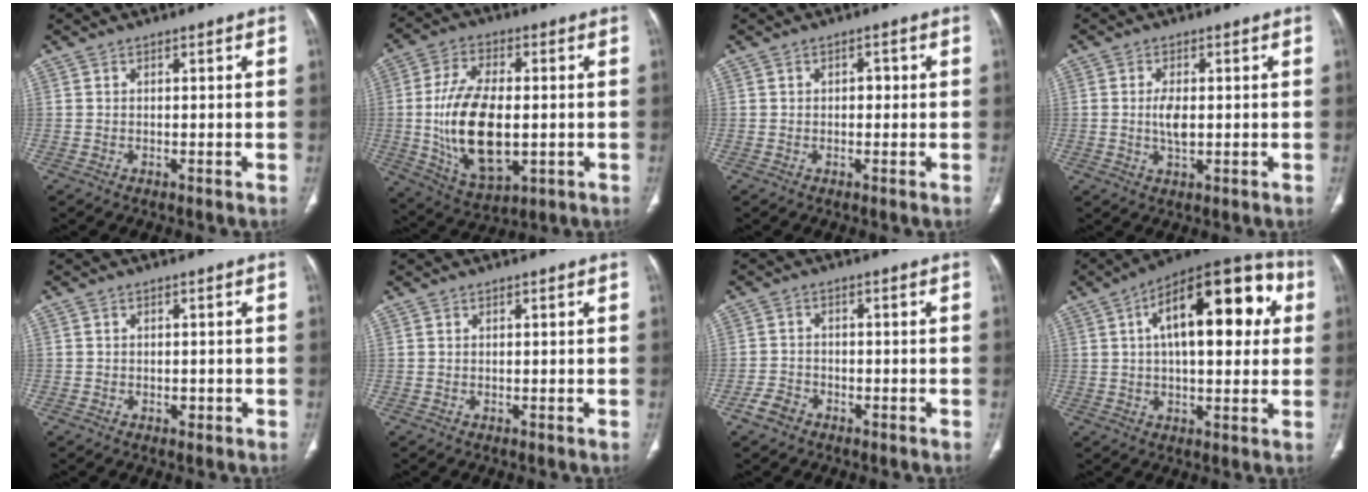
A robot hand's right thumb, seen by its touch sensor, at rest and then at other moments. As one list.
[{"total": 17.5, "force": [-1.4, 9.1, 14.9], "torque": [-0.274, -0.006, -0.011]}, {"total": 1.5, "force": [0.0, 1.1, 1.1], "torque": [-0.005, 0.005, -0.003]}, {"total": 3.9, "force": [0.1, 1.8, 3.5], "torque": [-0.070, -0.005, 0.002]}, {"total": 1.2, "force": [-0.5, 1.0, 0.5], "torque": [-0.003, 0.003, -0.006]}, {"total": 0.0}, {"total": 3.2, "force": [-2.1, 2.2, 0.9], "torque": [-0.016, 0.016, -0.038]}, {"total": 22.4, "force": [5.4, 10.0, 19.3], "torque": [-0.259, 0.028, 0.071]}]